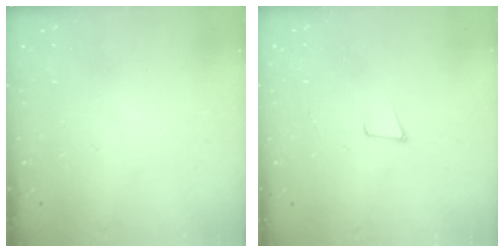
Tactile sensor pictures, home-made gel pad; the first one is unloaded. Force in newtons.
{"total": 5.0, "press": 4.2, "slide": 2.8}